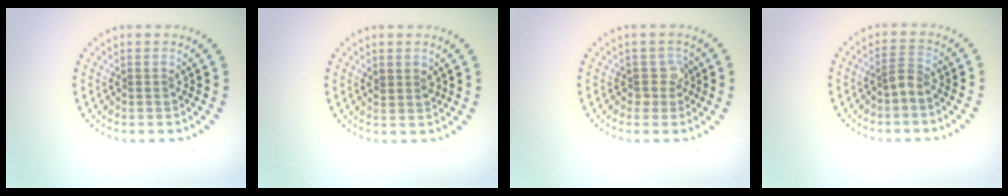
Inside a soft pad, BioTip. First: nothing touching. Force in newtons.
{"total": 1.1, "press": 1.0, "slide": 0.5}
{"total": 1.7, "press": 1.4, "slide": 0.9}
{"total": 1.5, "press": 1.1, "slide": 1.0}